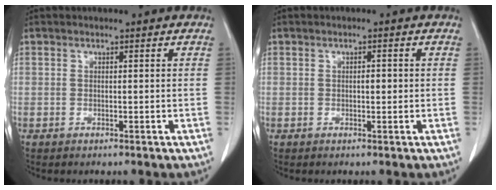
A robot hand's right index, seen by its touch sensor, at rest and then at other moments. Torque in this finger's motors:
{"motor_torque": [0.33, -0.23, 0.16, 0.03]}